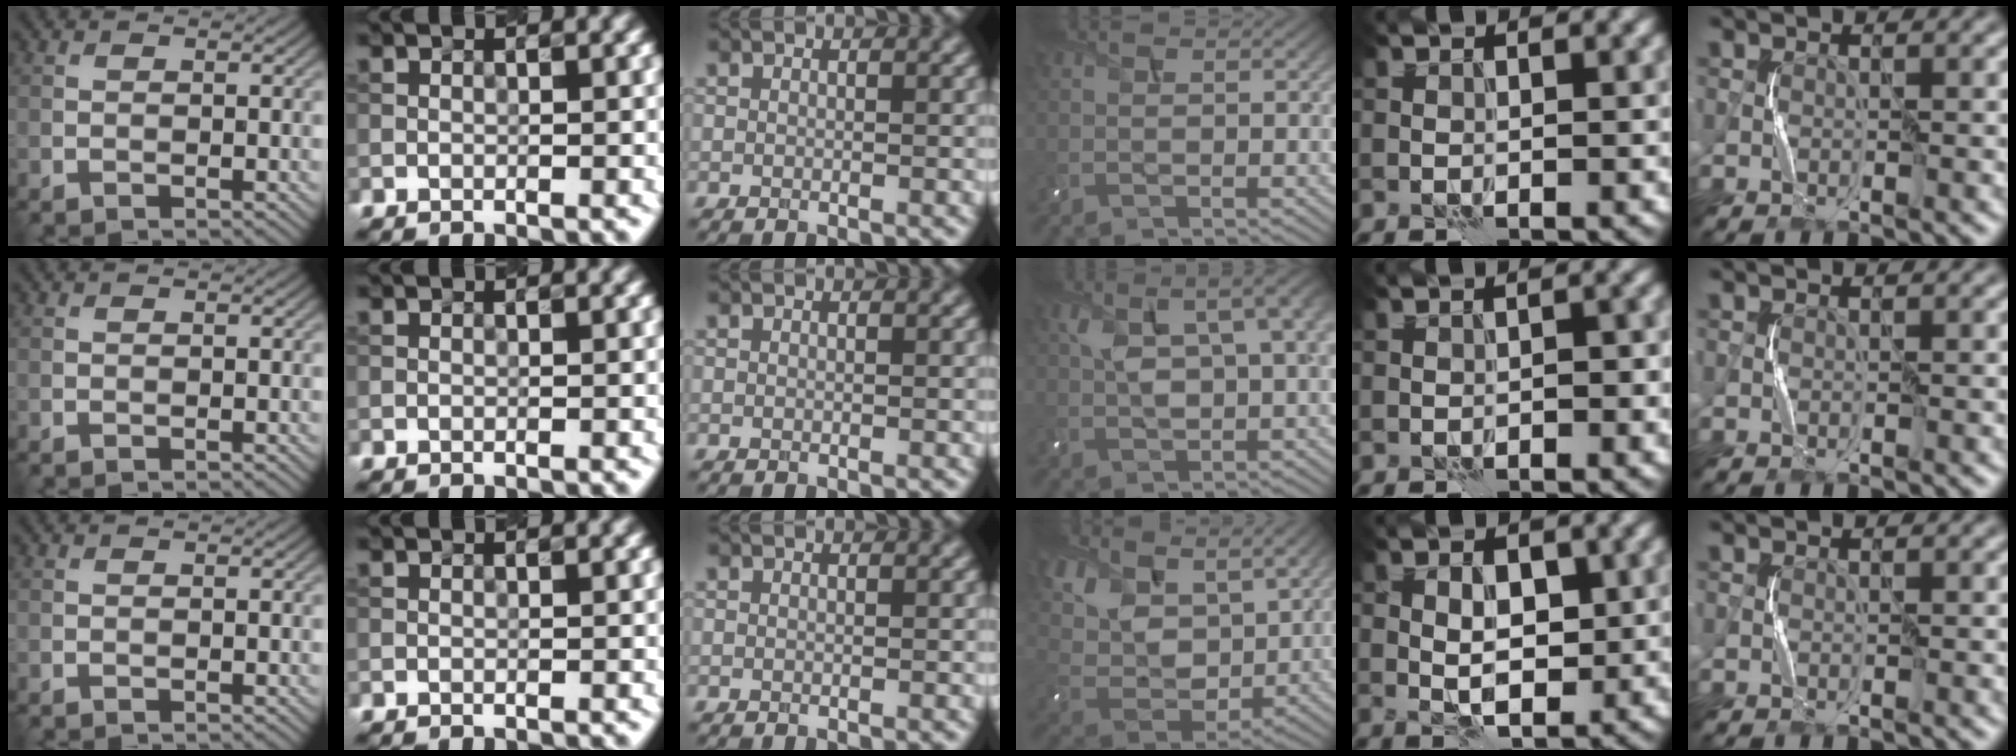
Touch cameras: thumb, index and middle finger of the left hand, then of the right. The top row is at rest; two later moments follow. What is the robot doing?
{"motion": "squeeze", "object": "air blower"}